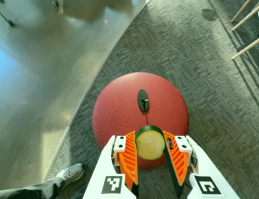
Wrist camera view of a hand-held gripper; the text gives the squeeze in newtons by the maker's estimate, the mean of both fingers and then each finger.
{"total": 11.3, "left": 11.2, "right": 11.3}